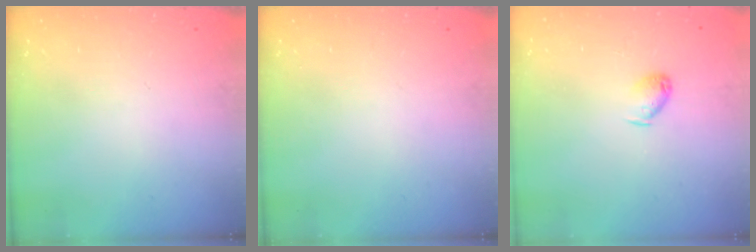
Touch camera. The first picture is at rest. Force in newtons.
{"total": 0.0}
{"total": 6.0, "press": 5.9, "slide": 0.9}